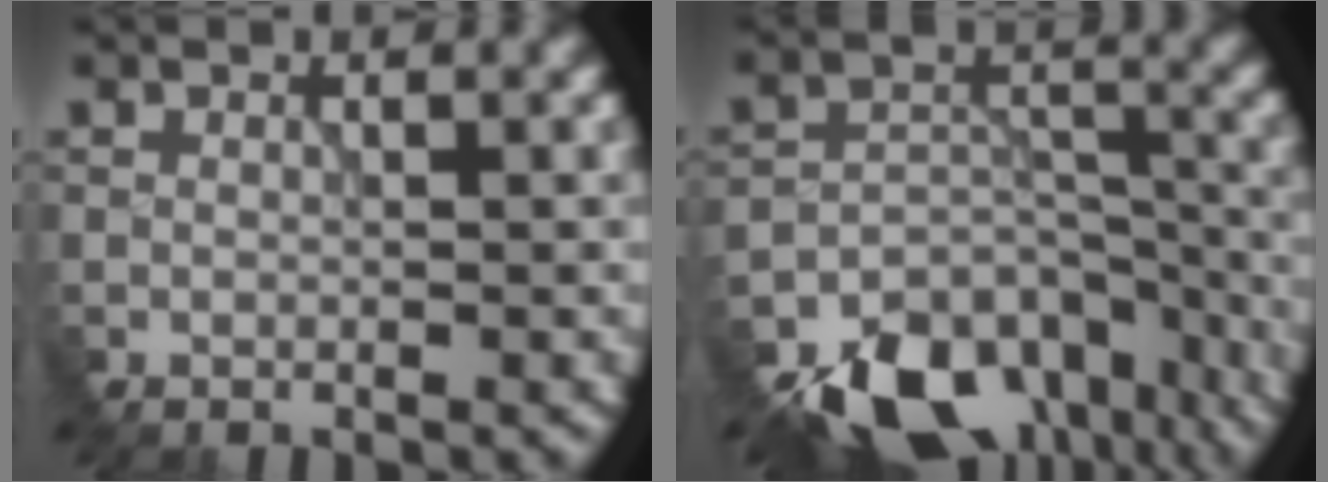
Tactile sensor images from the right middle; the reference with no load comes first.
{"total": 12.5, "force": [-10.2, 5.5, 4.7], "torque": [-0.081, -0.009, -0.147]}